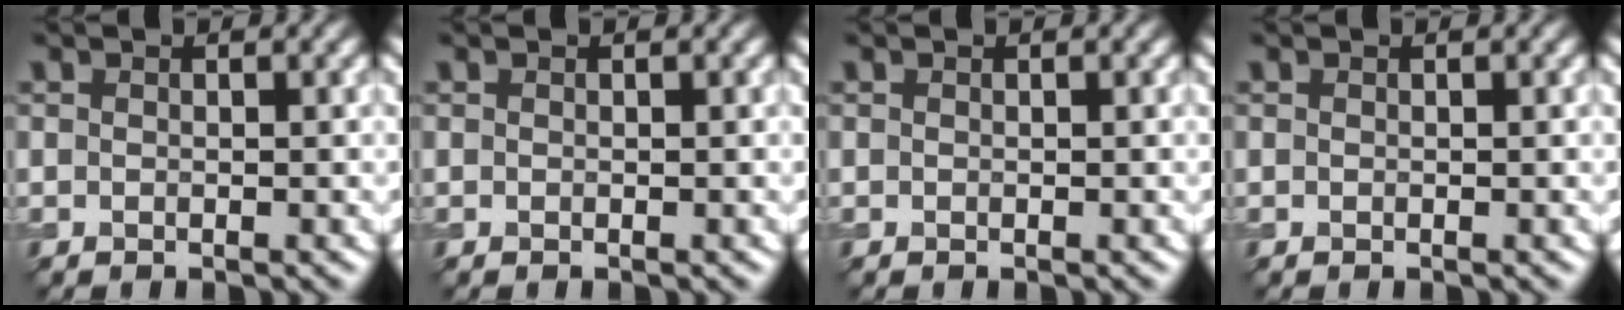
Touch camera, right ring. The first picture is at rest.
{"total": 0.0}
{"total": 0.0}
{"total": 0.0}